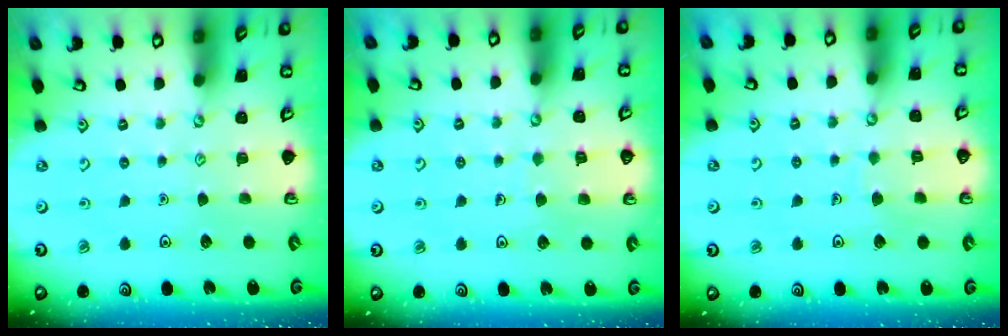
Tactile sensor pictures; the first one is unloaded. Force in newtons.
{"total": 4.0, "press": 4.0, "slide": 0.3}
{"total": 3.9, "press": 3.9, "slide": 0.3}